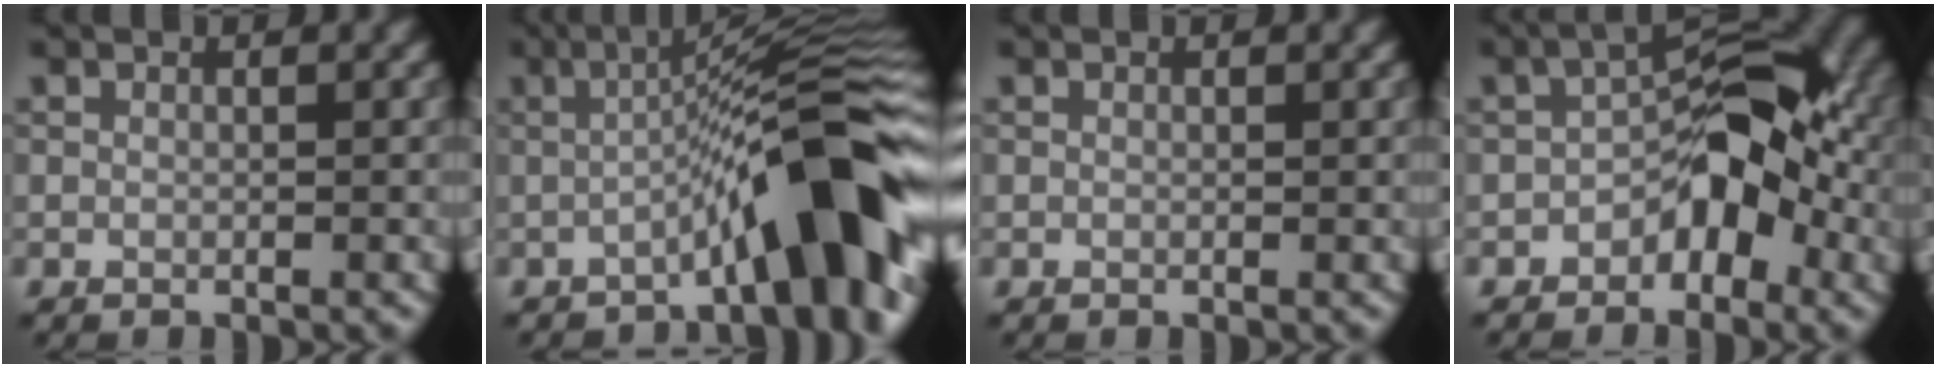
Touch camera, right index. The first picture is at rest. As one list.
[{"total": 10.3, "force": [-3.9, 1.9, 9.4], "torque": [-0.109, 0.030, -0.069]}, {"total": 0.0}, {"total": 6.1, "force": [-2.2, 3.4, 4.6], "torque": [-0.046, 0.020, -0.044]}]